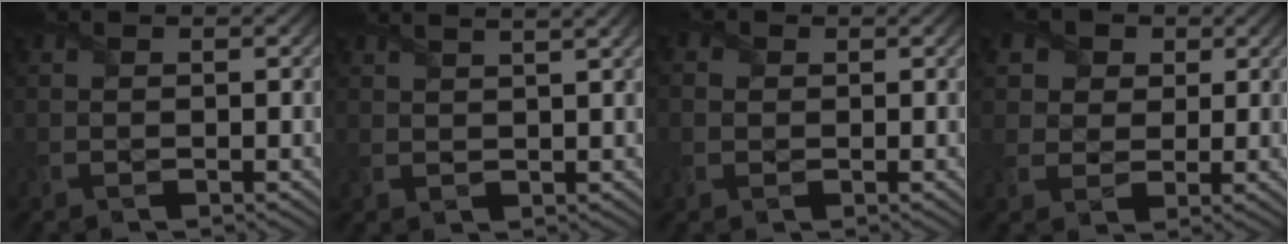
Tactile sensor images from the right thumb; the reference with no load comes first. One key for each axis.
{"total": 2.5, "fx": 2.1, "fy": 0.0, "fz": 1.3, "tx": -0.018, "ty": 0.004, "tz": 0.030}
{"total": 1.8, "fx": 0.2, "fy": 1.6, "fz": 0.7, "tx": -0.028, "ty": 0.001, "tz": 0.002}
{"total": 8.5, "fx": 4.6, "fy": 6.4, "fz": 3.2, "tx": -0.119, "ty": 0.007, "tz": 0.082}